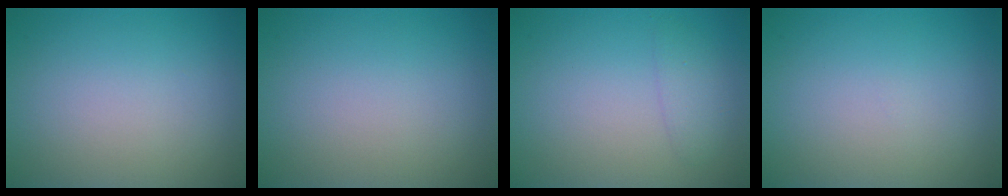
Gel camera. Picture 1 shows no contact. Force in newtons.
{"total": 0.0}
{"total": 1.4, "press": 1.4, "slide": 0.1}
{"total": 0.0}